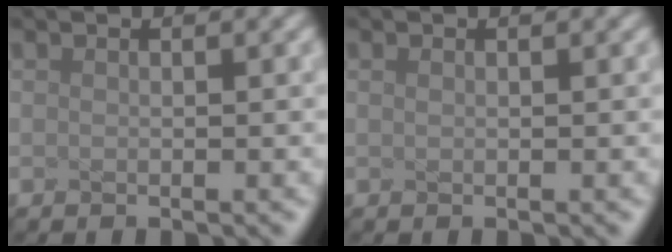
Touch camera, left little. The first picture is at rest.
{"total": 0.0}